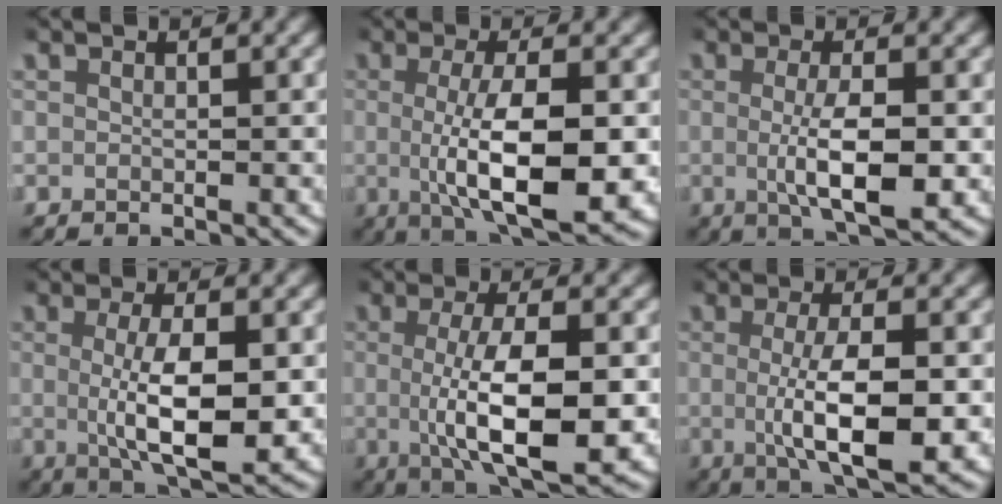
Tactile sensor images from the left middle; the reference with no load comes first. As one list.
[{"total": 8.3, "force": [-1.0, 2.6, 7.8], "torque": [-0.125, -0.013, -0.010]}, {"total": 5.3, "force": [-0.6, 1.4, 5.0], "torque": [-0.086, -0.009, -0.006]}, {"total": 6.8, "force": [-0.4, 2.2, 6.4], "torque": [-0.107, -0.014, 0.000]}, {"total": 8.2, "force": [-0.9, 2.6, 7.7], "torque": [-0.126, -0.014, -0.008]}, {"total": 6.8, "force": [-0.8, 2.0, 6.5], "torque": [-0.106, -0.011, -0.009]}]